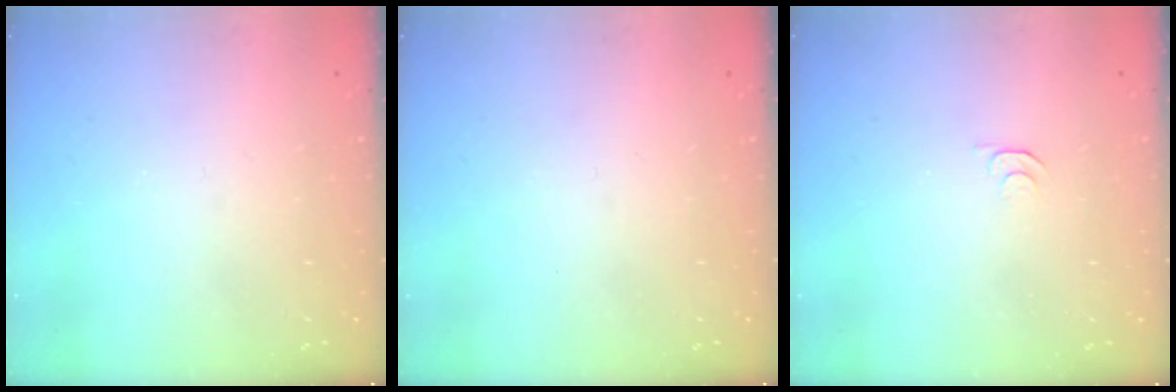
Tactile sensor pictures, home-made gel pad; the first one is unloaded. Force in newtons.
{"total": 0.0}
{"total": 3.9, "press": 3.8, "slide": 0.5}